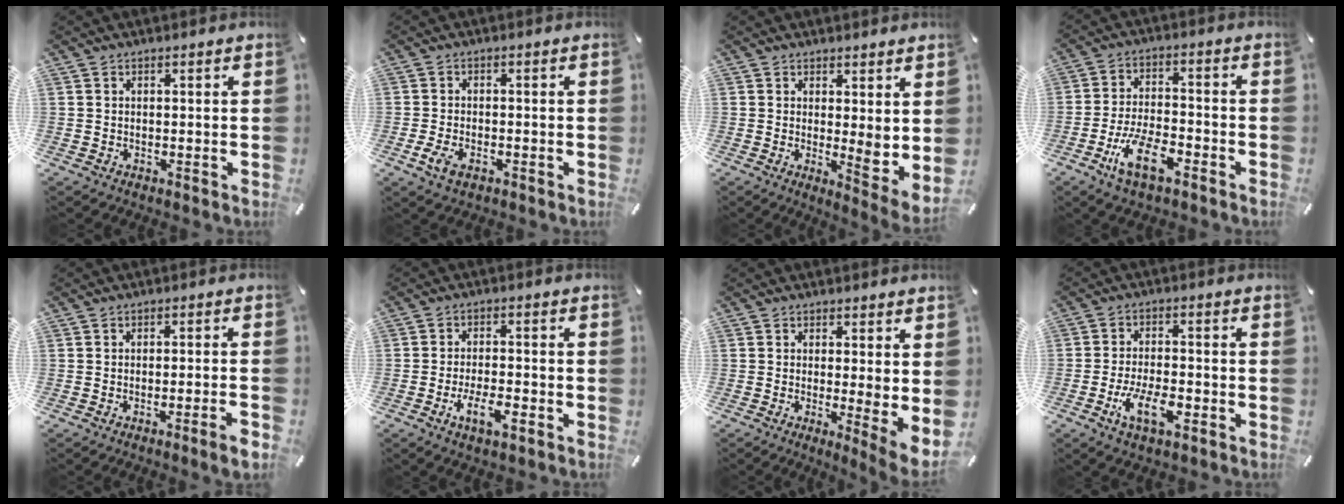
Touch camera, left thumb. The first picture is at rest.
{"total": 3.8, "force": [-1.7, 2.2, 2.5], "torque": [-0.069, -0.004, -0.037]}
{"total": 4.4, "force": [1.7, 1.4, 3.9], "torque": [-0.042, -0.038, 0.030]}
{"total": 11.0, "force": [-5.8, 4.8, 8.0], "torque": [-0.164, 0.019, -0.108]}
{"total": 4.2, "force": [-2.1, 0.3, 3.6], "torque": [-0.054, -0.002, -0.033]}
{"total": 6.8, "force": [-3.2, 2.6, 5.4], "torque": [-0.104, 0.008, -0.058]}
{"total": 4.2, "force": [0.9, 0.5, 4.0], "torque": [-0.057, -0.034, 0.018]}
{"total": 8.9, "force": [-3.9, 4.0, 7.0], "torque": [-0.138, 0.009, -0.069]}